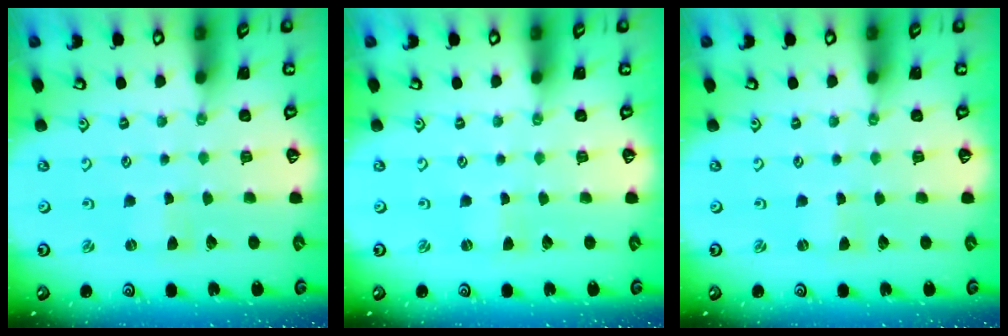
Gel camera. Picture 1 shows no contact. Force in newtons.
{"total": 0.0}
{"total": 0.0}